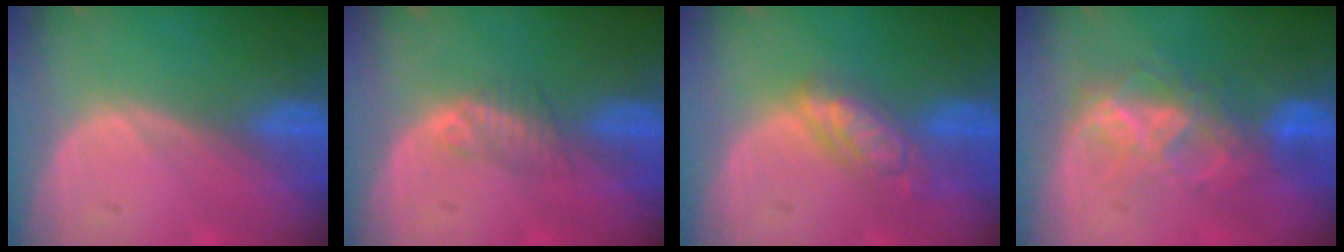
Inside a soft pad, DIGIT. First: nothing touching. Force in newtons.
{"total": 2.3, "press": 2.1, "slide": 0.8}
{"total": 5.5, "press": 5.0, "slide": 2.4}
{"total": 6.9, "press": 6.7, "slide": 1.6}